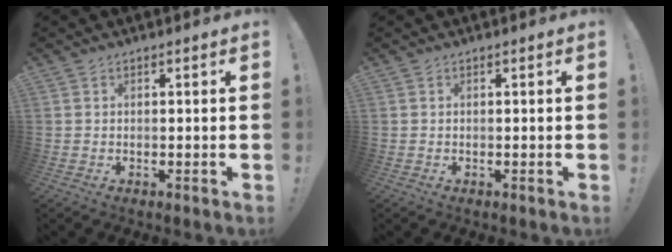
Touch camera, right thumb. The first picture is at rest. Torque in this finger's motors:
{"motor_torque": [0.00, 0.00, 0.04, -0.04, 0.00]}